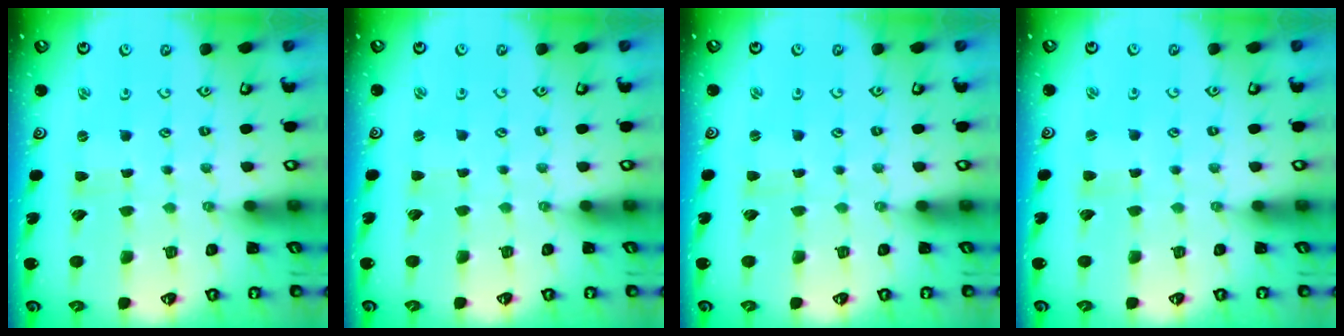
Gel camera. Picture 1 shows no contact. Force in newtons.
{"total": 0.7, "press": 0.7, "slide": 0.1}
{"total": 0.8, "press": 0.8, "slide": 0.0}
{"total": 1.0, "press": 0.9, "slide": 0.2}